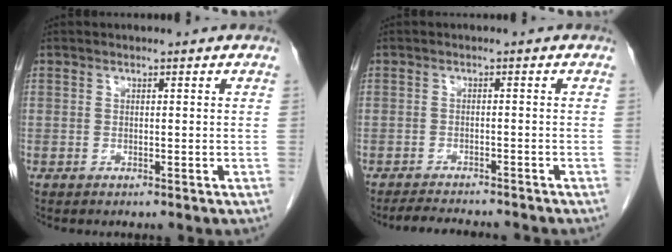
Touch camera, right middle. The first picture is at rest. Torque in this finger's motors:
{"motor_torque": [0.07, -0.05, -0.02, 0.00]}